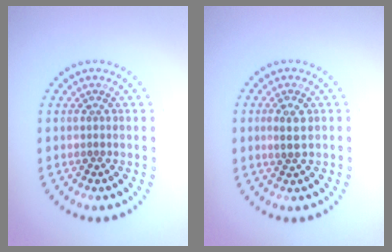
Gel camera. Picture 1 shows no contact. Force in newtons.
{"total": 1.7, "press": 1.7, "slide": 0.3}